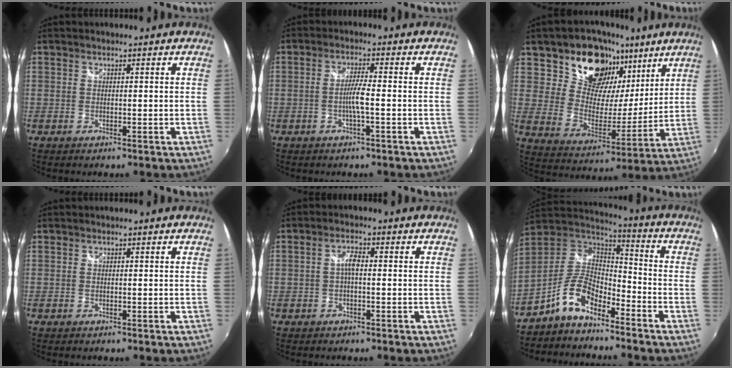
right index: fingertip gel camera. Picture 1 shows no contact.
{"total": 3.7, "force": [-1.2, -0.3, 3.5], "torque": [-0.069, 0.001, -0.023]}
{"total": 18.1, "force": [10.7, 12.3, 7.9], "torque": [-0.147, 0.009, 0.186]}
{"total": 0.0}
{"total": 2.3, "force": [-0.4, 0.7, 2.1], "torque": [-0.042, 0.007, -0.008]}
{"total": 10.7, "force": [-6.9, 4.5, 6.8], "torque": [-0.156, 0.022, -0.139]}